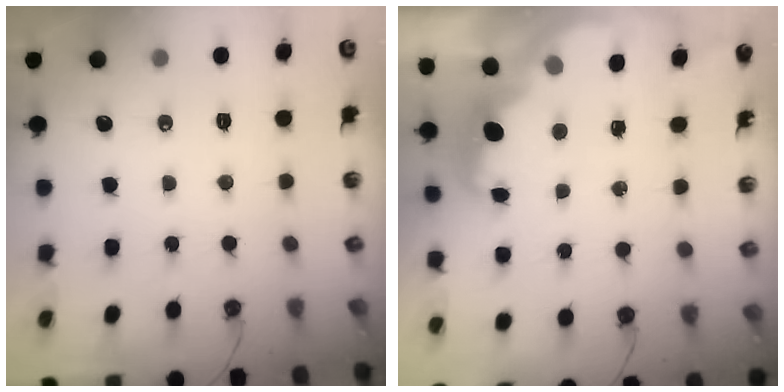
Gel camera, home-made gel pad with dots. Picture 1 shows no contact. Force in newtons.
{"total": 2.2, "press": 2.1, "slide": 0.6}